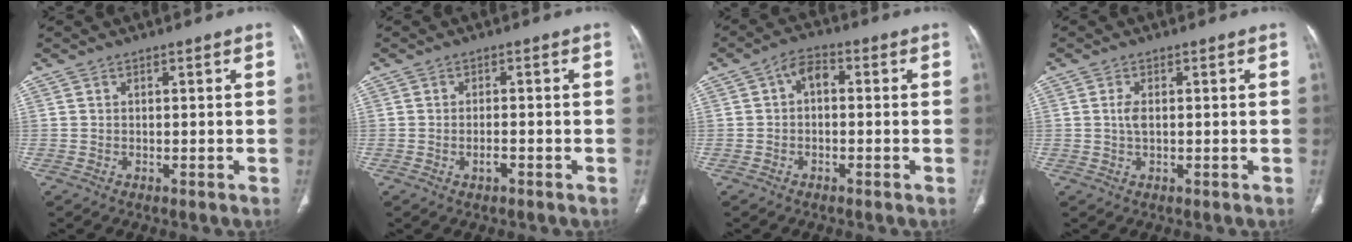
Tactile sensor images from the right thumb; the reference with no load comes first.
{"total": 1.9, "force": [-1.0, 0.7, 1.5], "torque": [-0.031, 0.005, -0.017]}
{"total": 4.0, "force": [0.1, 2.5, 3.1], "torque": [-0.043, 0.014, -0.012]}
{"total": 2.0, "force": [0.2, 0.9, 1.7], "torque": [-0.037, 0.001, 0.003]}